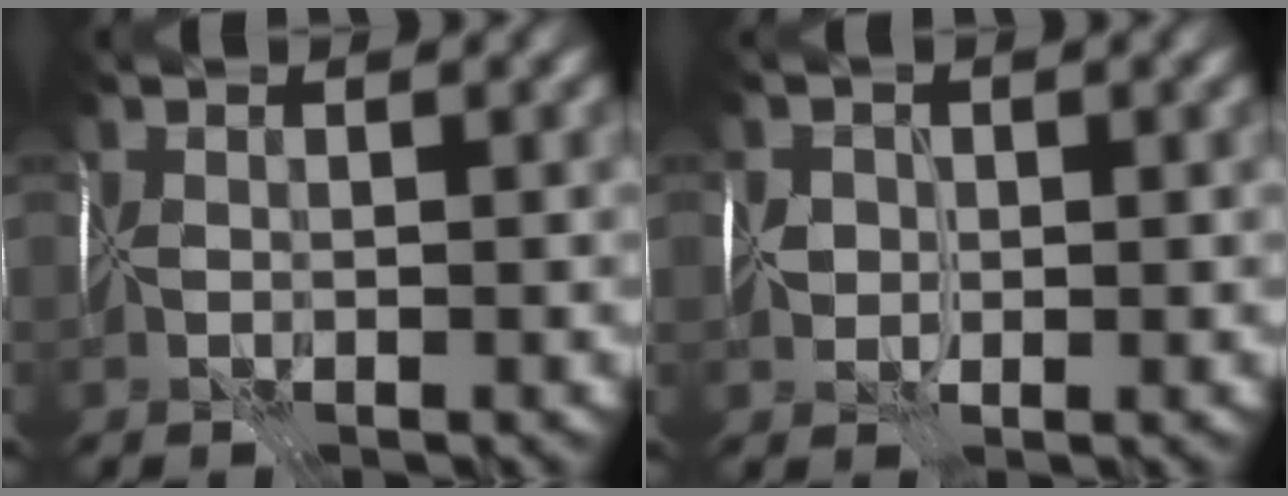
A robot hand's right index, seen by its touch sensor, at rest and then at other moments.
{"total": 2.4, "force": [0.1, 2.0, 1.3], "torque": [-0.022, 0.003, -0.003]}